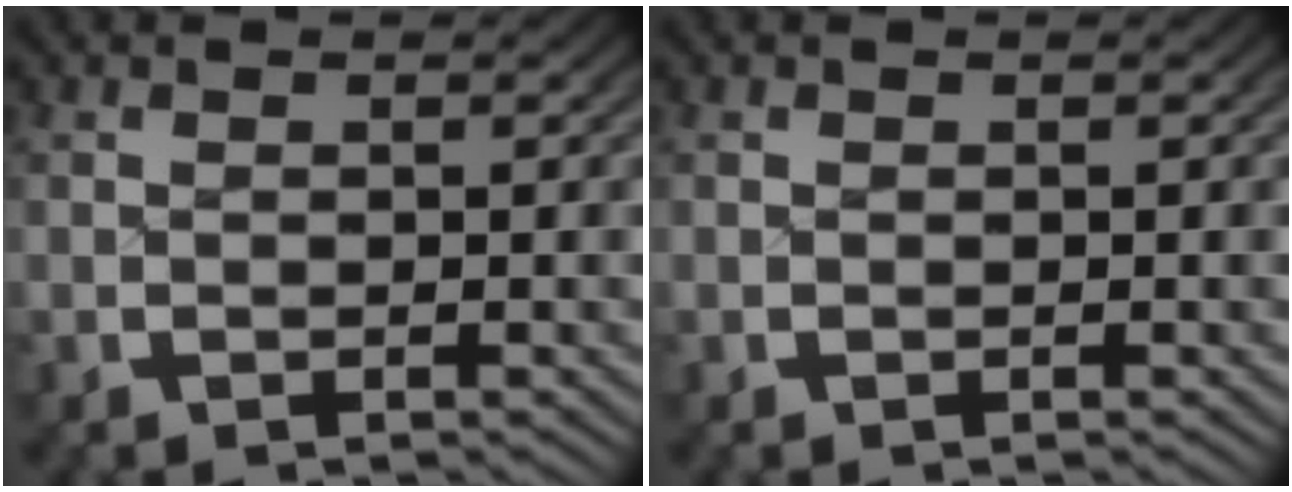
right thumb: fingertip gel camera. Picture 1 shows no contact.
{"total": 0.0}